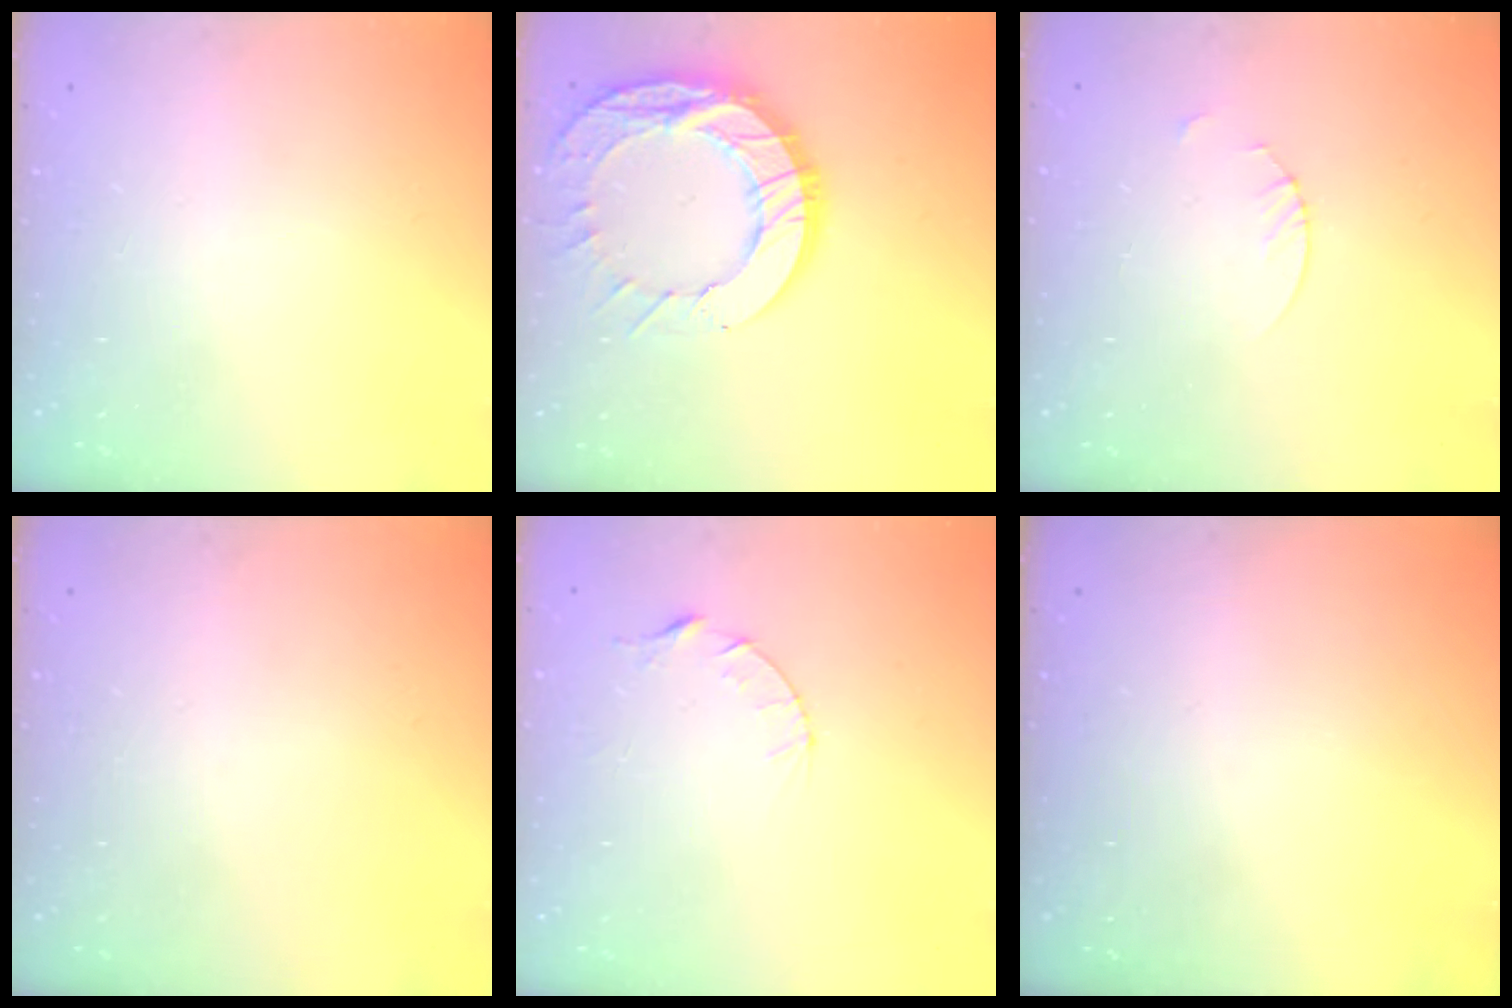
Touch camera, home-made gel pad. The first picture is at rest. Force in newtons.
{"total": 16.0, "press": 15.9, "slide": 1.3}
{"total": 1.9, "press": 1.9, "slide": 0.2}
{"total": 0.0}
{"total": 4.3, "press": 4.2, "slide": 0.4}
{"total": 0.0}